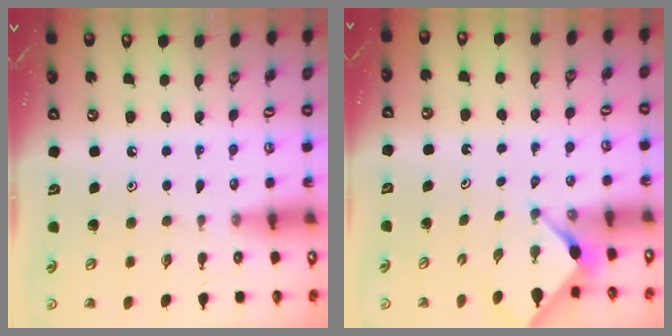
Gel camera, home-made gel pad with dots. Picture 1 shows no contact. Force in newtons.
{"total": 3.0, "press": 3.0, "slide": 0.3}